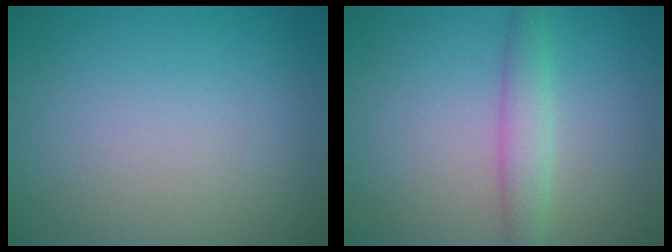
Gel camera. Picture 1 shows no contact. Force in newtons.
{"total": 2.8, "press": 2.8, "slide": 0.1}